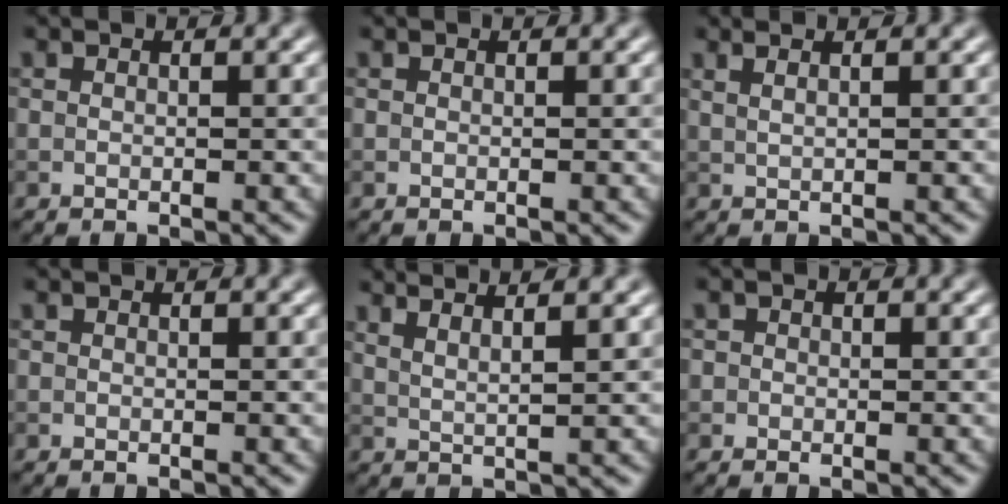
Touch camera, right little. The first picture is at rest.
{"total": 0.0}
{"total": 2.6, "force": [1.5, 1.2, 1.7], "torque": [-0.006, 0.007, -0.005]}
{"total": 0.0}
{"total": 4.5, "force": [3.3, 1.3, 2.7], "torque": [-0.013, 0.025, 0.015]}
{"total": 1.0, "force": [0.2, 0.9, 0.2], "torque": [0.003, -0.003, -0.006]}